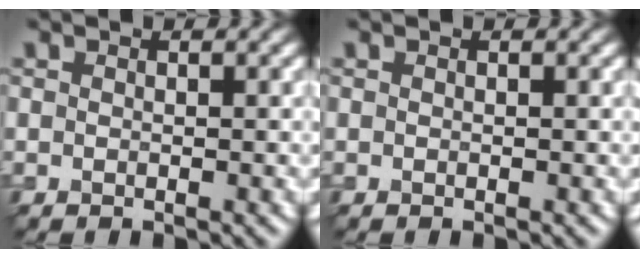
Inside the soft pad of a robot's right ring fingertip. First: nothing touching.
{"total": 0.0}